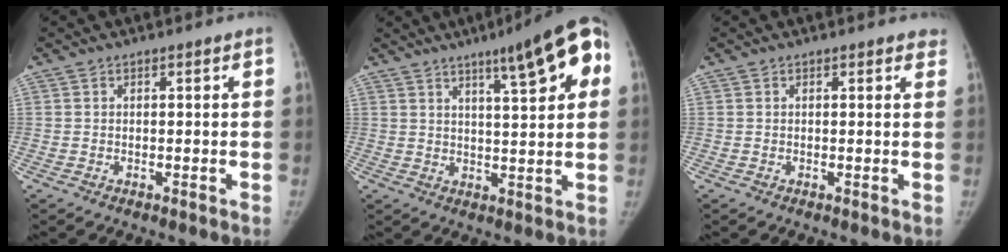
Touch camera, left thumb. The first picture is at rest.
{"total": 13.1, "force": [5.7, 2.5, 11.6], "torque": [-0.140, -0.006, 0.072]}
{"total": 1.6, "force": [1.4, 0.7, 0.5], "torque": [0.009, -0.003, 0.005]}